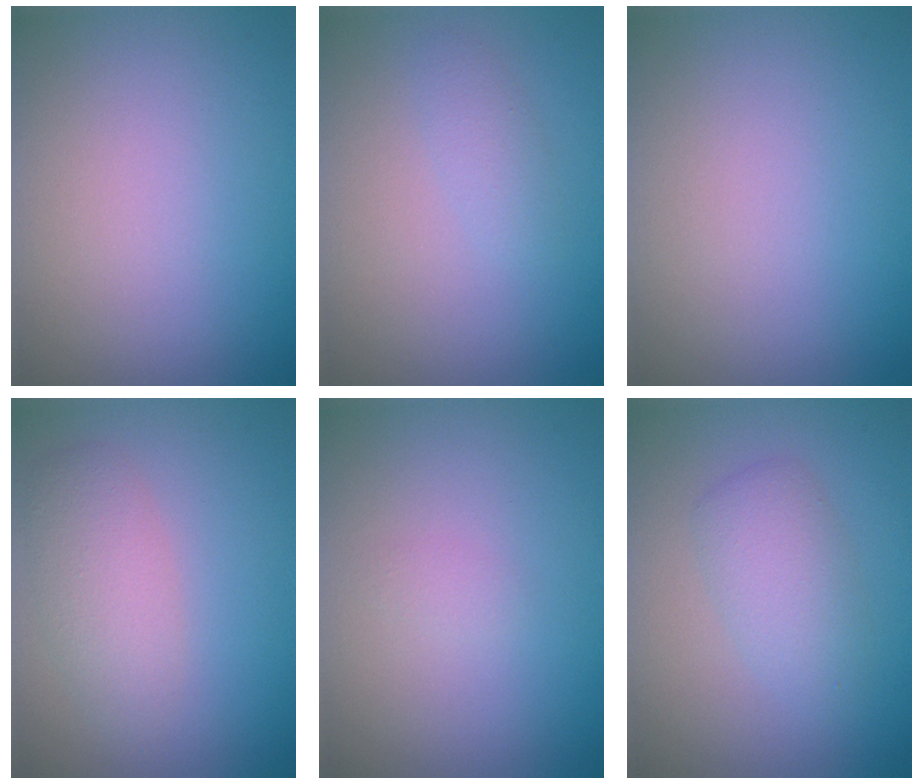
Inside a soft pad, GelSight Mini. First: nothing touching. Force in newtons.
{"total": 1.2, "press": 1.2, "slide": 0.0}
{"total": 0.0}
{"total": 2.9, "press": 2.9, "slide": 0.1}
{"total": 0.6, "press": 0.6, "slide": 0.1}
{"total": 2.9, "press": 2.9, "slide": 0.0}